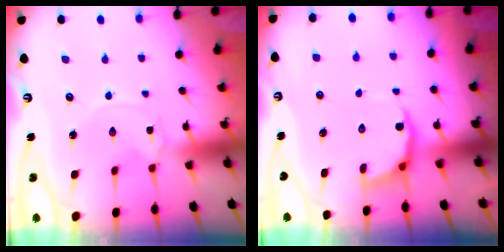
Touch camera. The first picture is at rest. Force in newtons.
{"total": 5.2, "press": 4.3, "slide": 2.8}